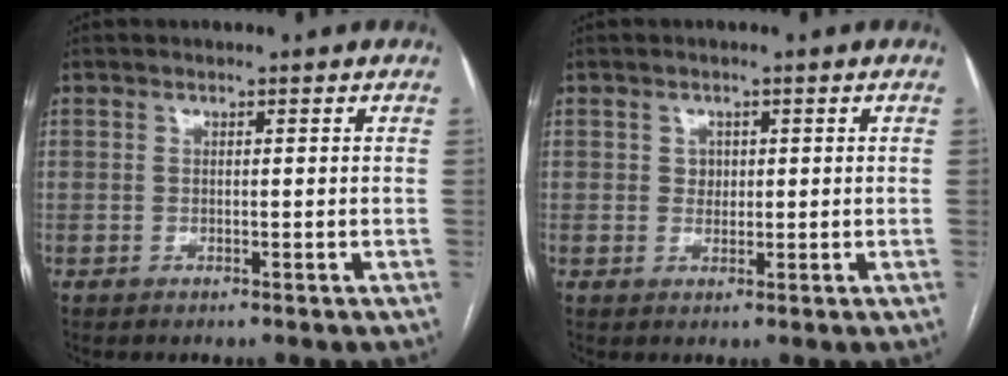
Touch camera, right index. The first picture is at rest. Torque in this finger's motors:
{"motor_torque": [-0.09, 0.02, -0.04, 0.01]}